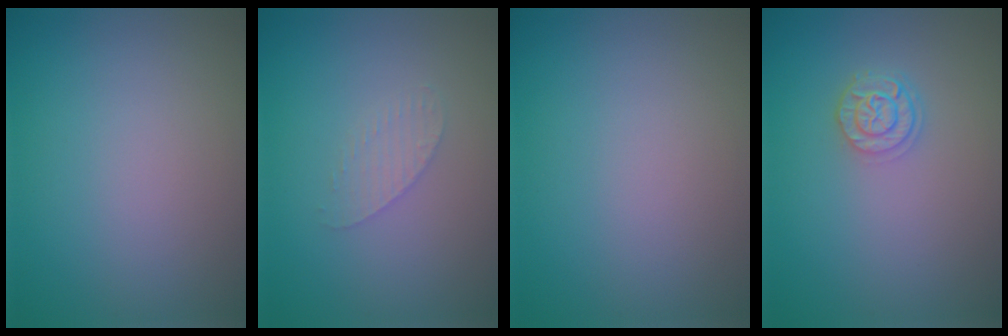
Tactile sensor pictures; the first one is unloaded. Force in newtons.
{"total": 1.4, "press": 1.4, "slide": 0.1}
{"total": 0.0}
{"total": 2.4, "press": 2.0, "slide": 1.3}